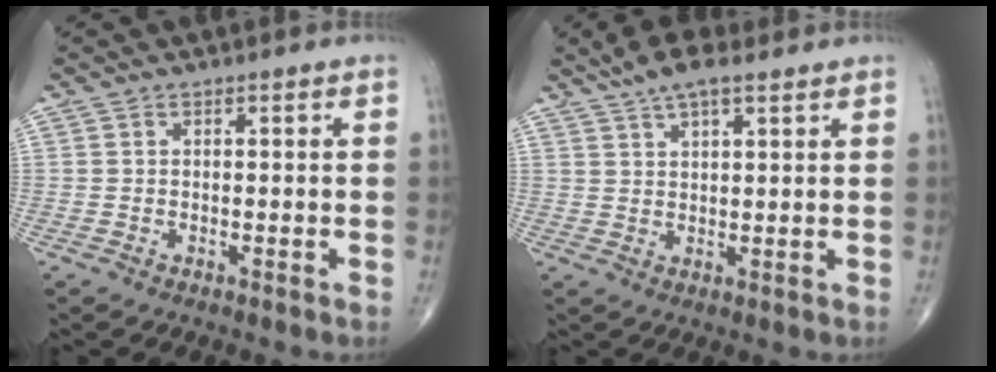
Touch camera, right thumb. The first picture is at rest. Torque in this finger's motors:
{"motor_torque": [-0.64, 0.77, 0.59, 0.48, 0.05]}